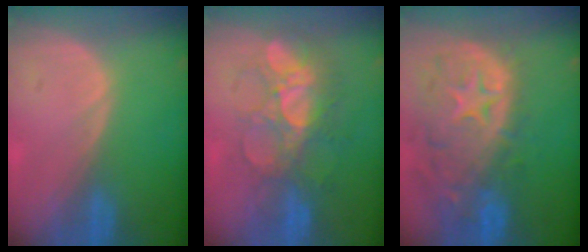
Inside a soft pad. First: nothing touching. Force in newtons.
{"total": 8.4, "press": 8.1, "slide": 2.2}
{"total": 13.9, "press": 11.4, "slide": 8.1}